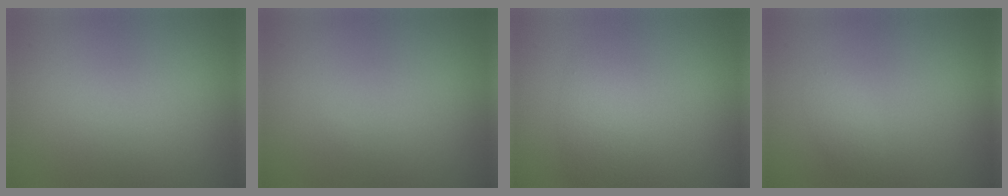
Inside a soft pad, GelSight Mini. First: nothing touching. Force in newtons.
{"total": 0.0}
{"total": 2.1, "press": 2.1, "slide": 0.1}
{"total": 1.1, "press": 1.1, "slide": 0.0}